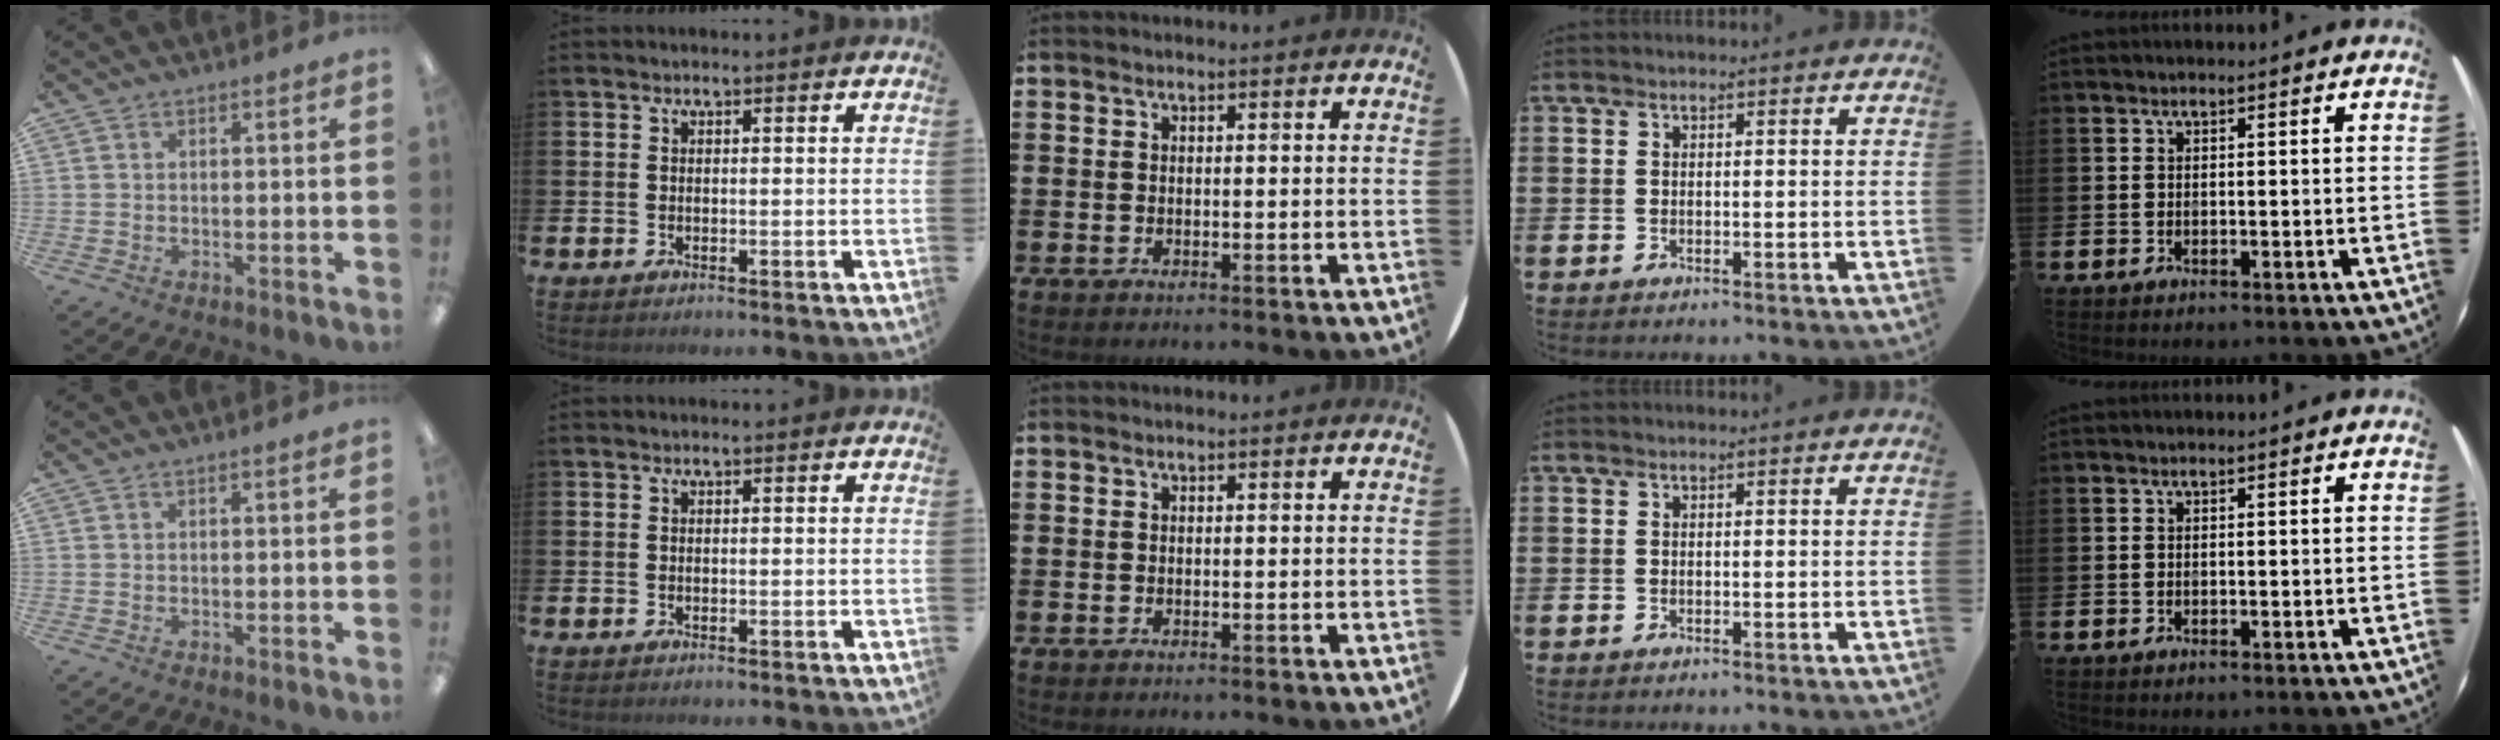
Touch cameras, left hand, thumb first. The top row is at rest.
{}